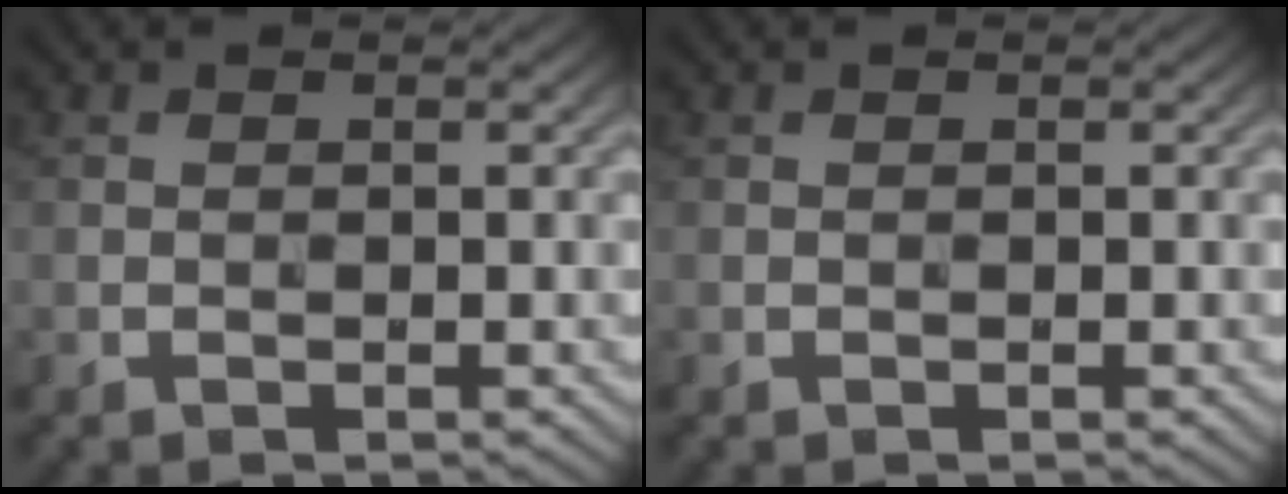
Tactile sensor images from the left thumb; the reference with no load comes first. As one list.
[{"total": 0.0}]